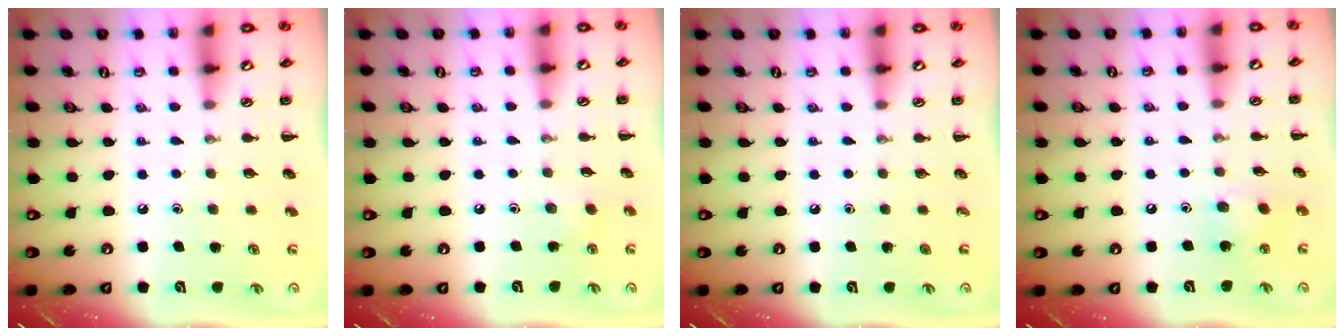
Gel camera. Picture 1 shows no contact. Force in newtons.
{"total": 1.8, "press": 1.7, "slide": 0.6}
{"total": 0.0}
{"total": 7.5, "press": 7.3, "slide": 1.8}